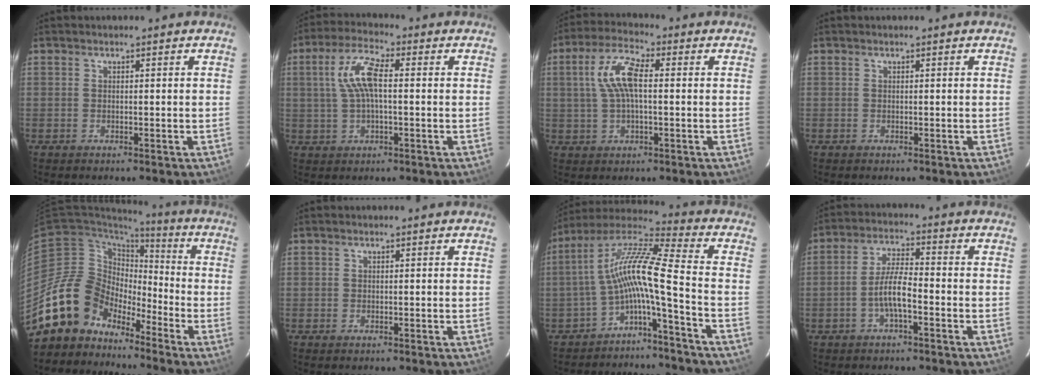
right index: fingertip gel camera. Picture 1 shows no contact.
{"total": 8.1, "force": [0.8, 3.0, 7.5], "torque": [-0.154, 0.017, 0.018]}
{"total": 8.5, "force": [0.9, 3.4, 7.8], "torque": [-0.161, 0.019, 0.019]}
{"total": 0.0}
{"total": 13.7, "force": [-10.6, 8.2, 2.6], "torque": [-0.059, 0.030, -0.195]}
{"total": 0.5, "force": [-0.4, 0.3, 0.1], "torque": [-0.002, -0.004, -0.008]}
{"total": 11.7, "force": [-4.0, -0.2, 11.0], "torque": [-0.211, 0.013, -0.085]}
{"total": 5.8, "force": [-2.4, 1.2, 5.1], "torque": [-0.106, 0.007, -0.045]}